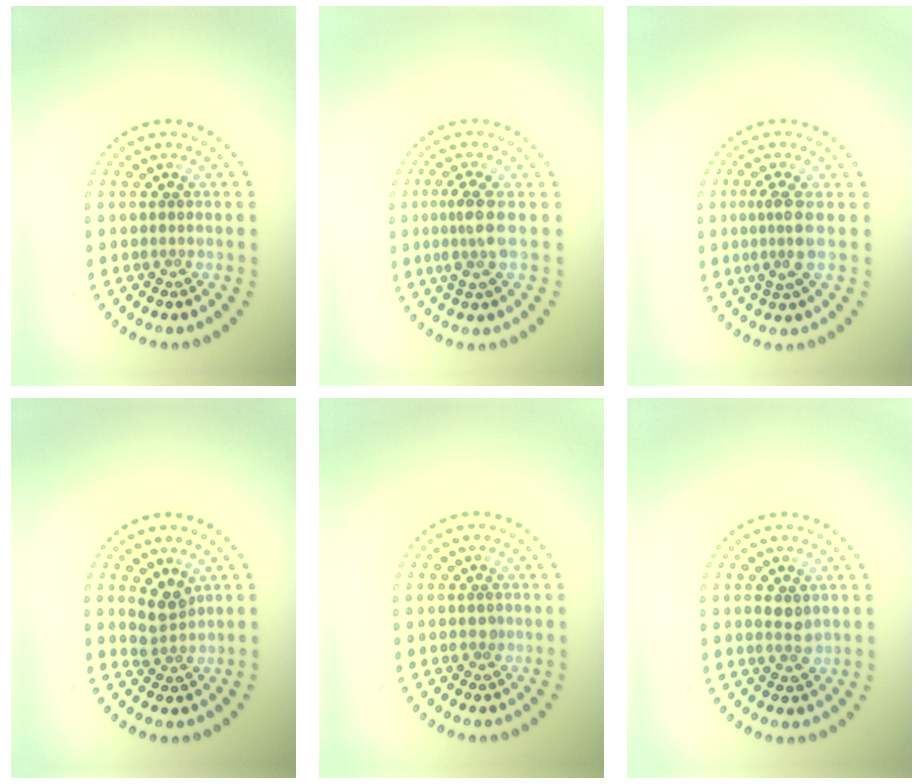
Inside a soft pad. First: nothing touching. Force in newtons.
{"total": 2.7, "press": 2.1, "slide": 1.7}
{"total": 2.6, "press": 1.9, "slide": 1.8}
{"total": 2.3, "press": 1.8, "slide": 1.4}
{"total": 0.6, "press": 0.5, "slide": 0.3}
{"total": 1.8, "press": 1.8, "slide": 0.1}